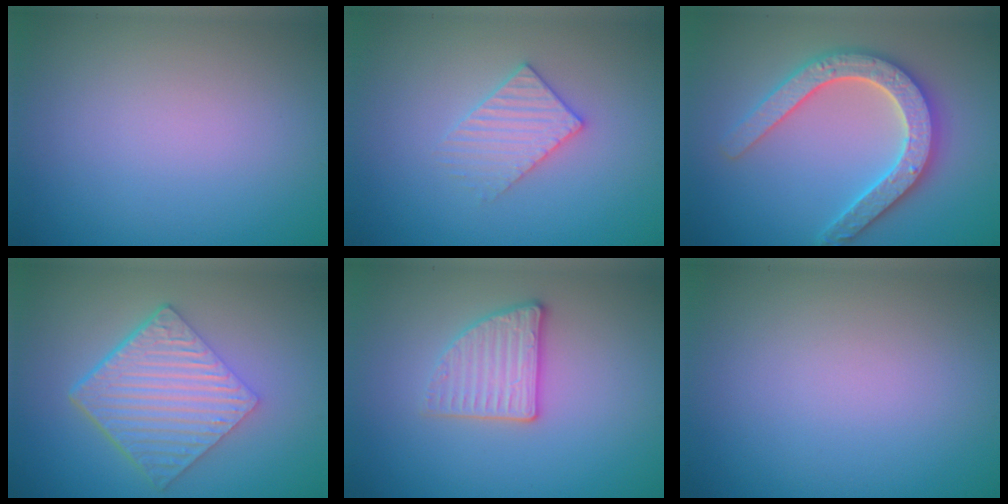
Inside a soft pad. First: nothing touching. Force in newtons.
{"total": 2.7, "press": 2.7, "slide": 0.5}
{"total": 5.3, "press": 5.2, "slide": 1.0}
{"total": 6.5, "press": 4.4, "slide": 4.7}
{"total": 2.8, "press": 2.7, "slide": 0.9}
{"total": 0.0}